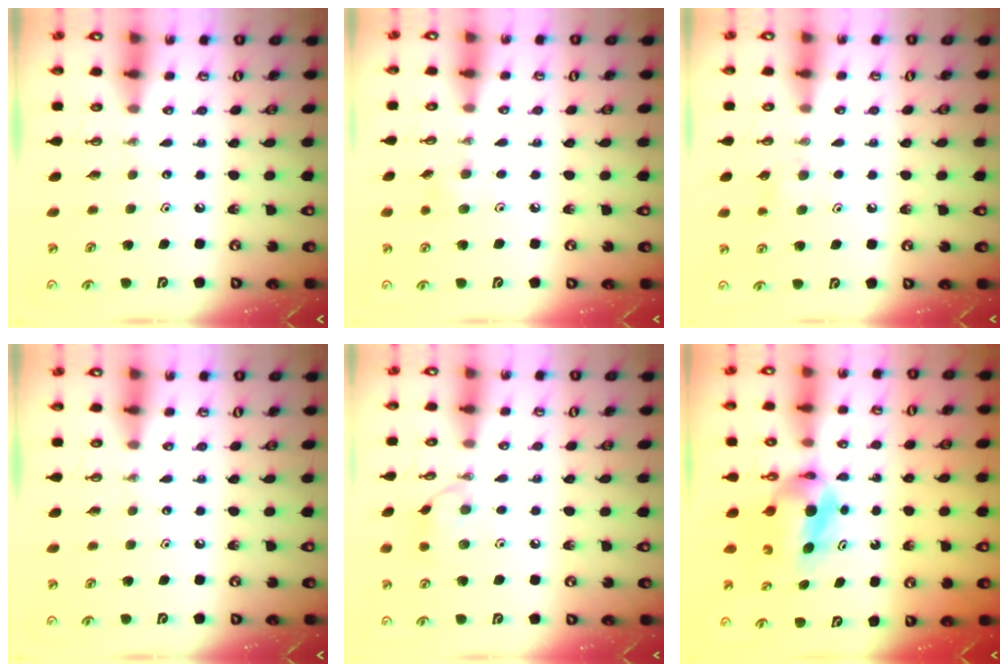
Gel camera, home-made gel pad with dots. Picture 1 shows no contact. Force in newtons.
{"total": 5.7, "press": 5.5, "slide": 1.5}
{"total": 10.4, "press": 6.7, "slide": 7.9}
{"total": 0.0}
{"total": 8.5, "press": 8.4, "slide": 1.6}
{"total": 5.8, "press": 4.9, "slide": 3.1}